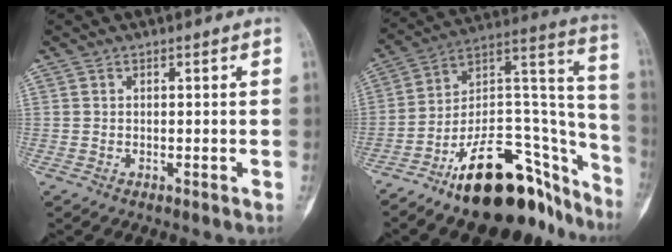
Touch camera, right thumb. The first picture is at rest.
{"total": 26.6, "force": [-18.1, 11.2, 16.0], "torque": [-0.148, 0.132, -0.288]}